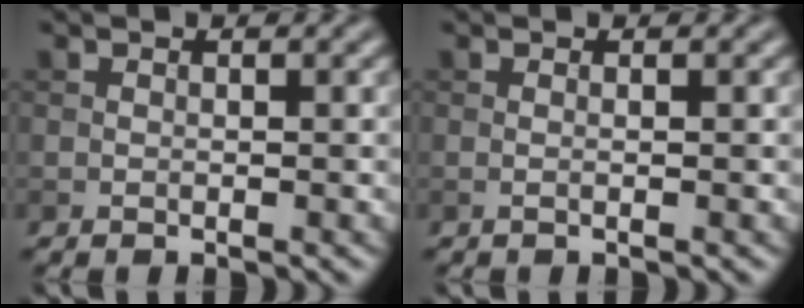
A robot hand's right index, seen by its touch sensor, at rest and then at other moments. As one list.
[{"total": 0.7, "force": [0.0, 0.2, 0.7], "torque": [-0.009, -0.001, -0.004]}]